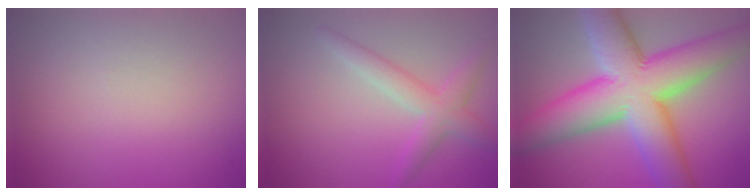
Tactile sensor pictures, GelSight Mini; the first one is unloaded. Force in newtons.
{"total": 3.0, "press": 3.0, "slide": 0.1}
{"total": 13.3, "press": 13.2, "slide": 0.6}